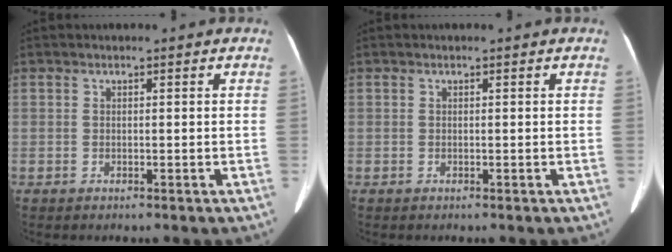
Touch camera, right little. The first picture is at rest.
{"total": 0.0}